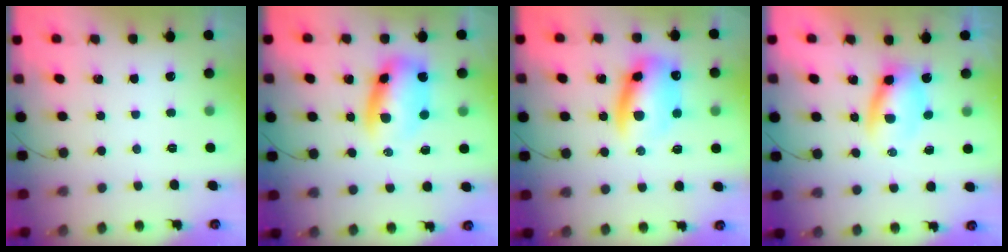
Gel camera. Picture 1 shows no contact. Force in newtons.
{"total": 9.3, "press": 9.0, "slide": 2.4}
{"total": 12.2, "press": 11.9, "slide": 2.6}
{"total": 5.2, "press": 5.1, "slide": 1.1}